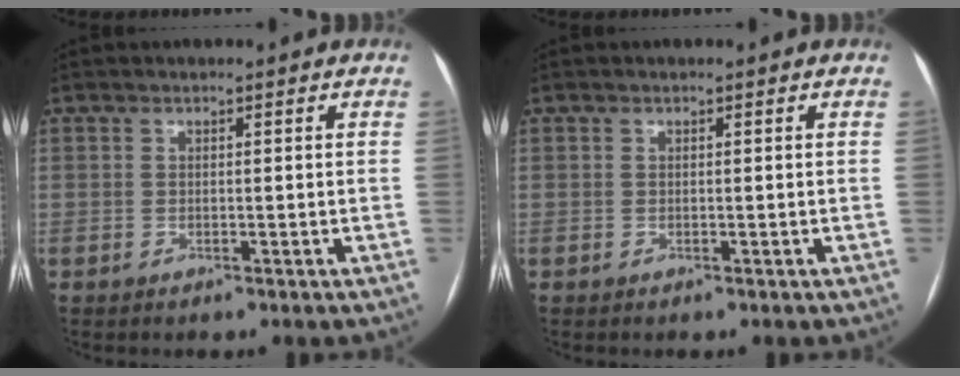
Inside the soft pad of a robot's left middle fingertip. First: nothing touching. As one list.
[{"total": 0.0}]